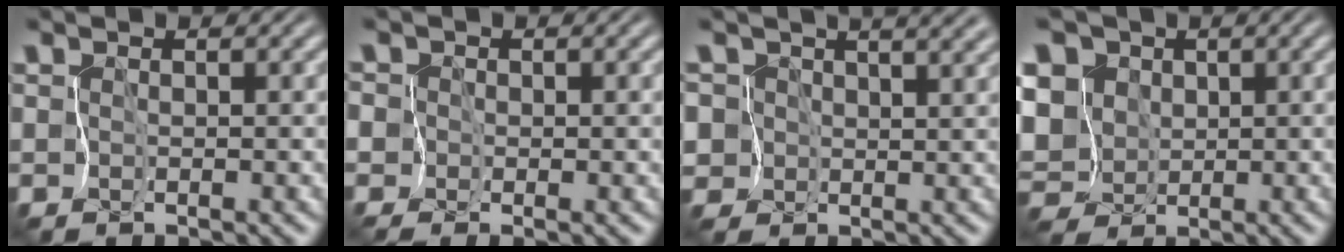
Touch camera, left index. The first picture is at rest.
{"total": 3.3, "force": [0.8, 3.0, 0.9], "torque": [-0.022, 0.029, -0.011]}
{"total": 7.4, "force": [3.7, 4.9, 4.2], "torque": [-0.088, 0.021, 0.033]}
{"total": 8.9, "force": [-0.4, 7.3, 5.1], "torque": [-0.088, 0.024, -0.041]}